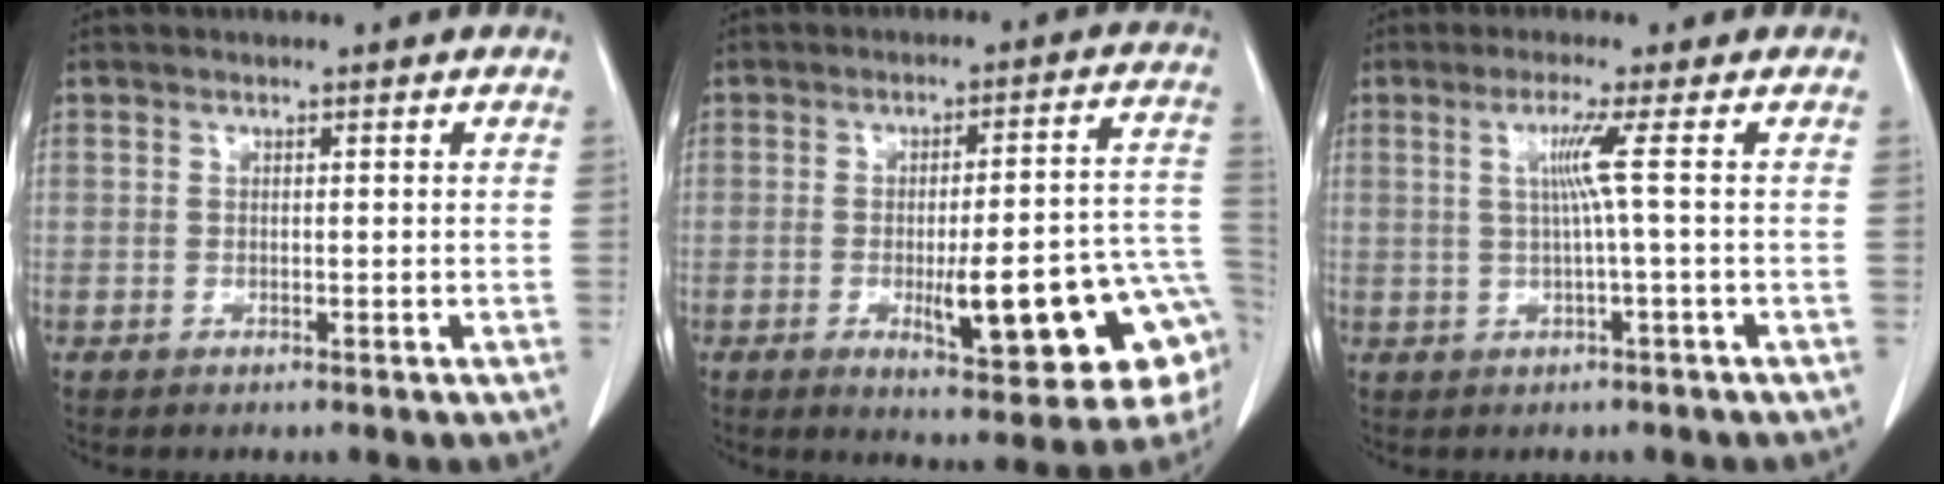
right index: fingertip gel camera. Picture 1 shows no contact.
{"total": 18.0, "force": [-5.2, 3.3, 16.9], "torque": [-0.141, 0.024, -0.050]}
{"total": 3.7, "force": [0.5, -1.5, 3.4], "torque": [-0.069, 0.000, 0.013]}